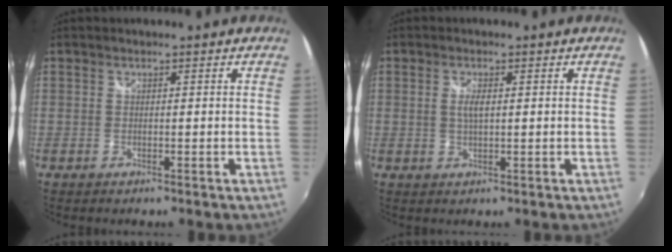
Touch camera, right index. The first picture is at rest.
{"total": 2.4, "force": [0.3, 0.7, 2.3], "torque": [-0.043, -0.002, 0.005]}